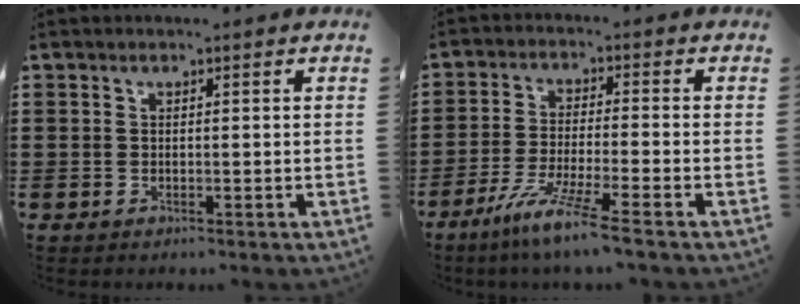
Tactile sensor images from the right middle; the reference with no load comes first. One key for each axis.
{"total": 7.1, "fx": -5.4, "fy": -0.5, "fz": 4.5, "tx": -0.091, "ty": -0.019, "tz": -0.101}